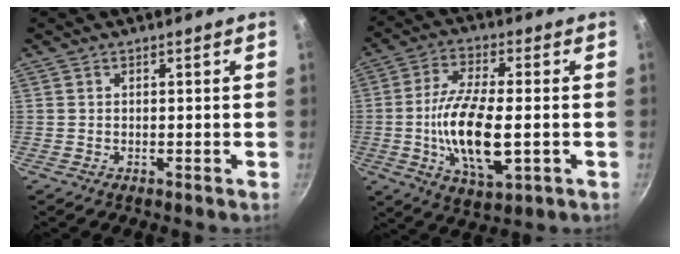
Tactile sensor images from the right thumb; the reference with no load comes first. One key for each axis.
{"total": 14.9, "fx": -2.2, "fy": 5.8, "fz": 13.6, "tx": -0.261, "ty": 0.000, "tz": -0.044}